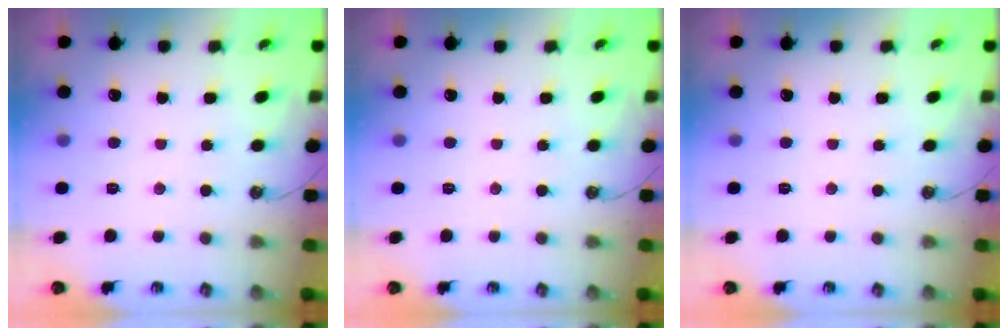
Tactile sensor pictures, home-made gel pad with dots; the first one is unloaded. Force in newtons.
{"total": 0.0}
{"total": 0.0}